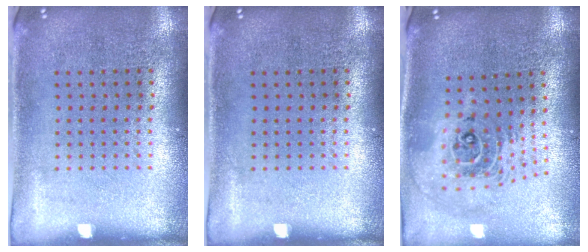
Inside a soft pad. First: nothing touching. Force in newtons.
{"total": 0.0}
{"total": 2.2, "press": 1.6, "slide": 1.5}